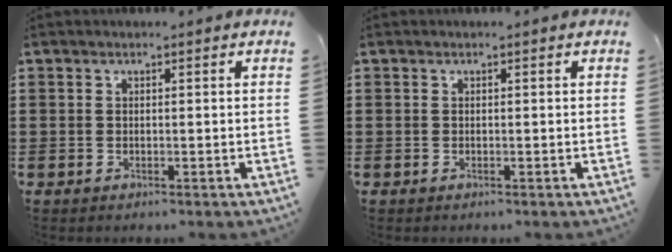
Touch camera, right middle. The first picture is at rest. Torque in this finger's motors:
{"motor_torque": [-0.15, 0.22, -0.04, -0.01]}